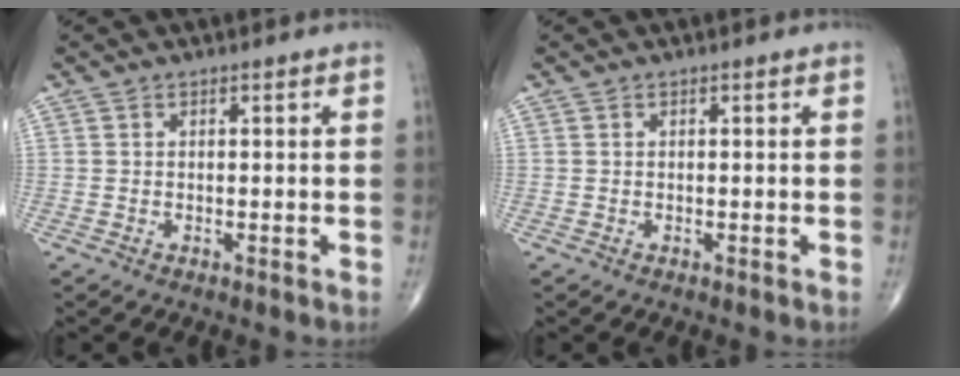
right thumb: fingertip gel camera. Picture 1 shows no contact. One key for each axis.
{"total": 0.0}